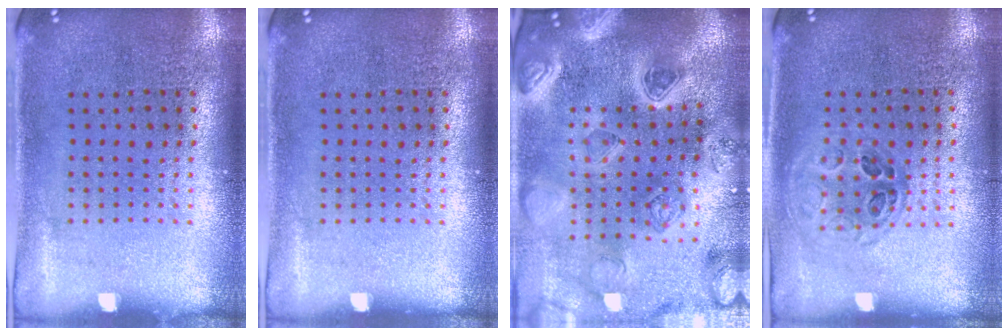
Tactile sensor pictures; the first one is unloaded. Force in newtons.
{"total": 0.0}
{"total": 4.6, "press": 4.0, "slide": 2.2}
{"total": 1.0, "press": 0.9, "slide": 0.3}